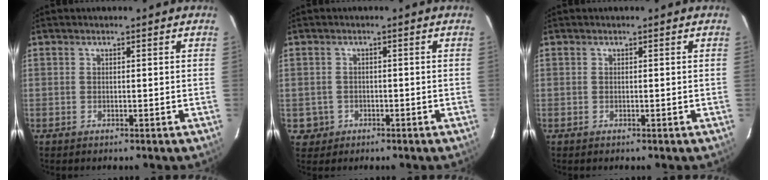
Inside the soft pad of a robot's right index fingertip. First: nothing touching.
{"total": 3.2, "force": [-0.9, 3.1, 0.2], "torque": [-0.013, 0.010, -0.008]}
{"total": 0.0}